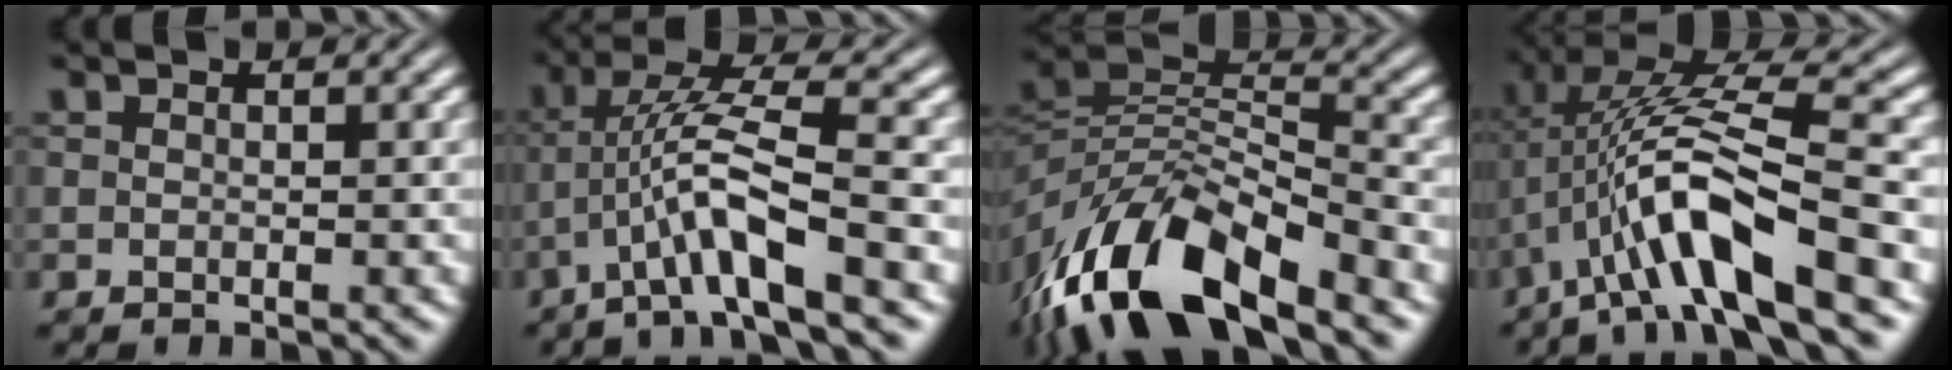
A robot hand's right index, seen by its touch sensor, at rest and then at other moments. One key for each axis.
{"total": 5.9, "fx": -0.2, "fy": 1.3, "fz": 5.7, "tx": -0.105, "ty": -0.002, "tz": -0.001}
{"total": 11.3, "fx": -4.0, "fy": 6.3, "fz": 8.5, "tx": -0.160, "ty": -0.039, "tz": -0.051}
{"total": 8.0, "fx": -0.4, "fy": 2.3, "fz": 7.6, "tx": -0.143, "ty": -0.002, "tz": -0.001}